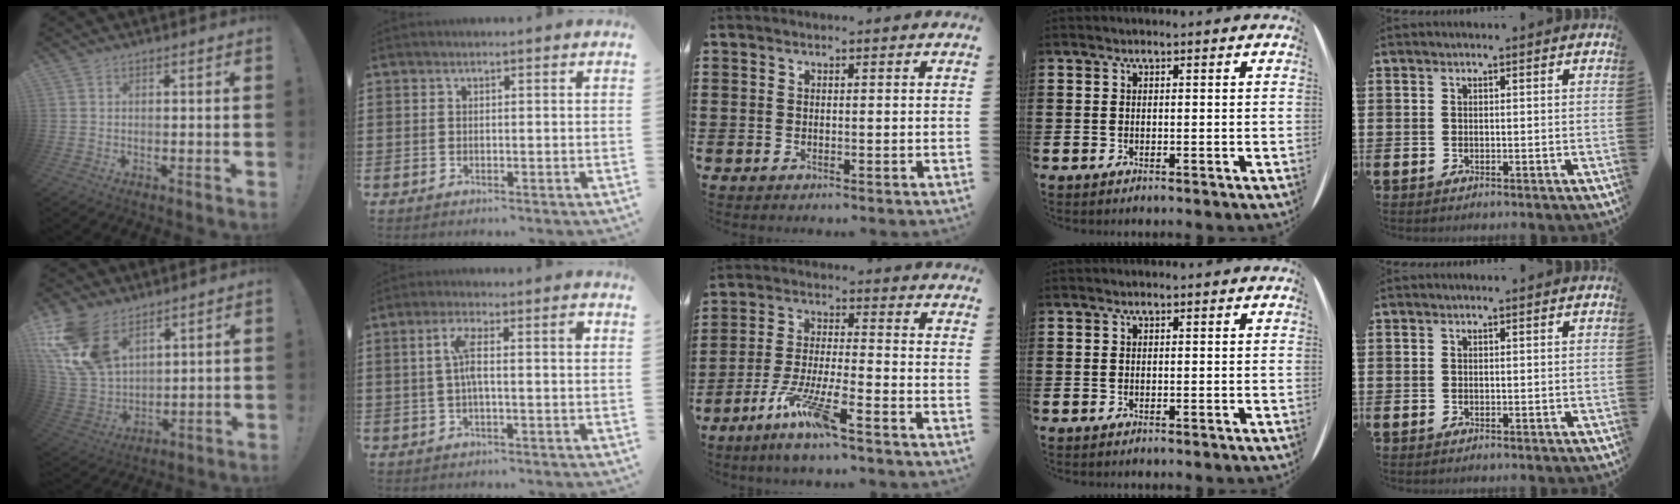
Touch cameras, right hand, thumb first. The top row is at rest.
{"thumb": {"total": 16.7, "force": [9.5, 10.1, 9.3], "torque": [-0.199, -0.051, 0.184]}, "index": {"total": 5.7, "force": [0.3, 1.1, 5.6], "torque": [-0.112, 0.006, -0.003]}, "middle": {"total": 8.2, "force": [-5.6, 0.6, 5.9], "torque": [-0.118, -0.006, -0.105]}}